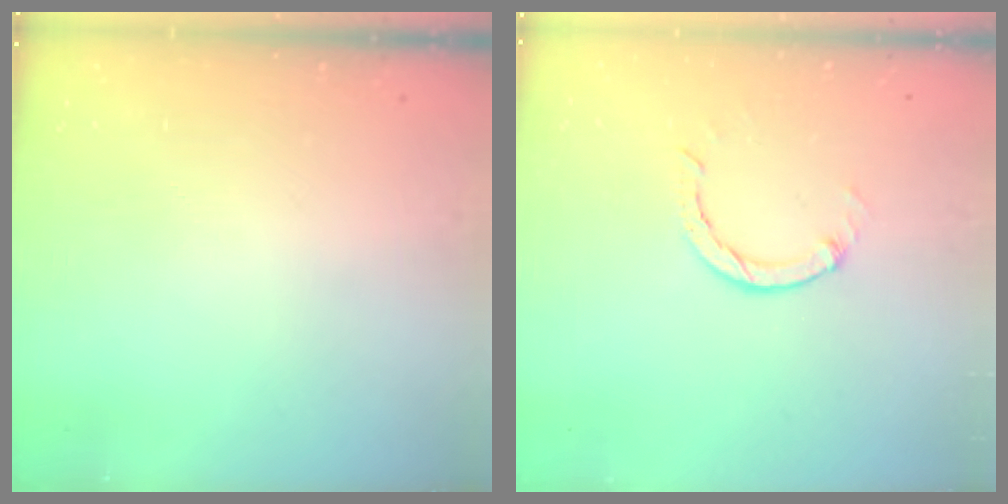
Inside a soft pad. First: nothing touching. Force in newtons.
{"total": 1.3, "press": 1.2, "slide": 0.3}